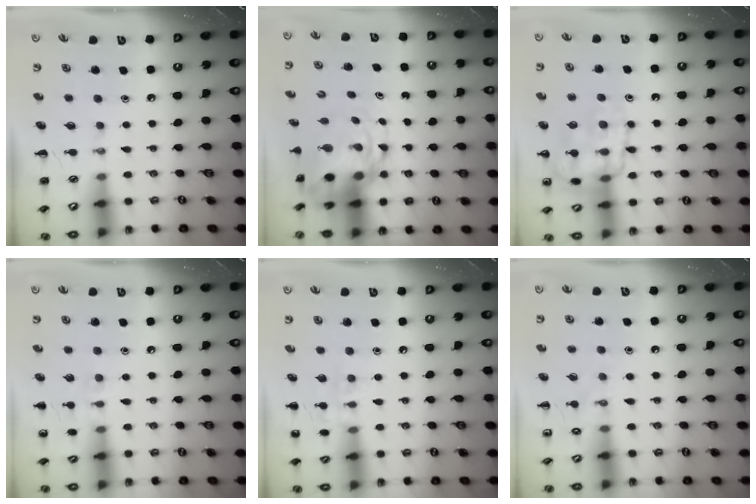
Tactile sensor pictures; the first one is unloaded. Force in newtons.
{"total": 6.6, "press": 6.3, "slide": 2.0}
{"total": 16.0, "press": 15.9, "slide": 1.3}
{"total": 5.6, "press": 5.4, "slide": 1.7}
{"total": 7.7, "press": 7.4, "slide": 1.9}
{"total": 8.0, "press": 7.8, "slide": 1.8}